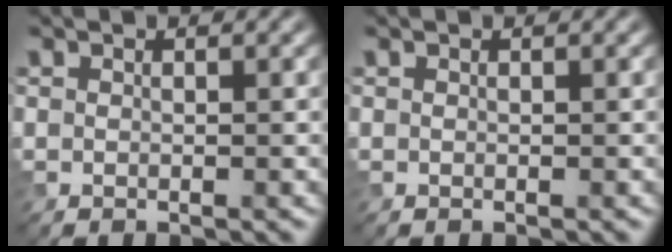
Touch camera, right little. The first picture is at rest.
{"total": 0.0}